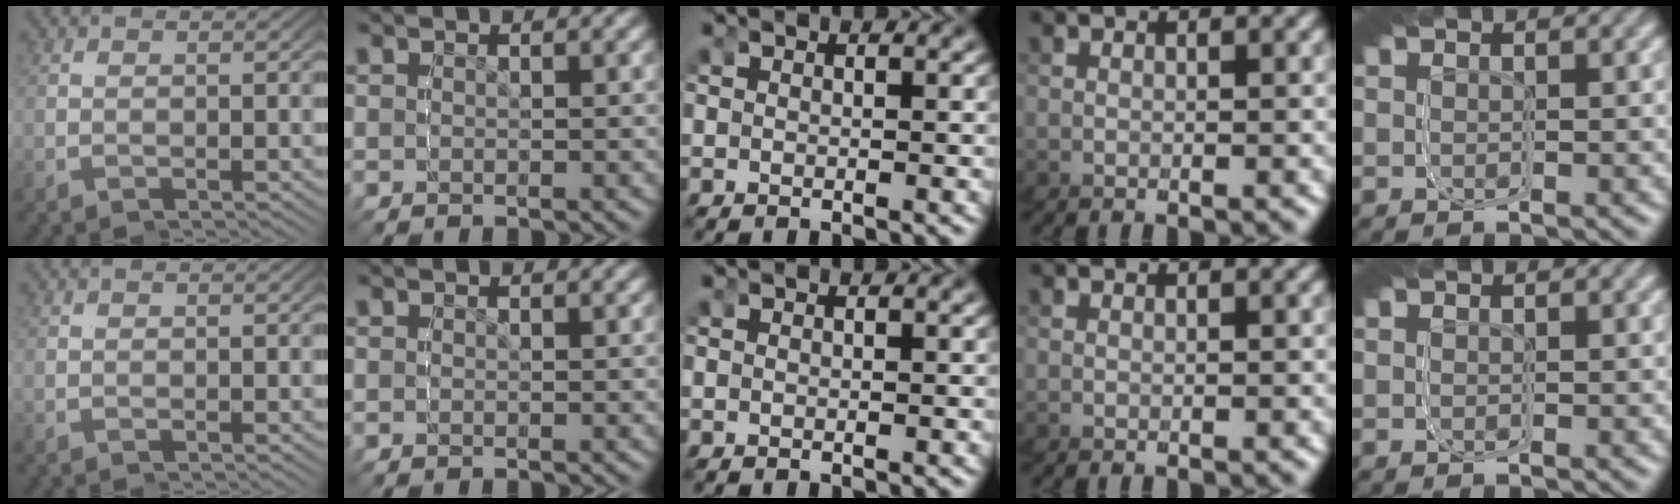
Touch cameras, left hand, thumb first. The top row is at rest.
{}